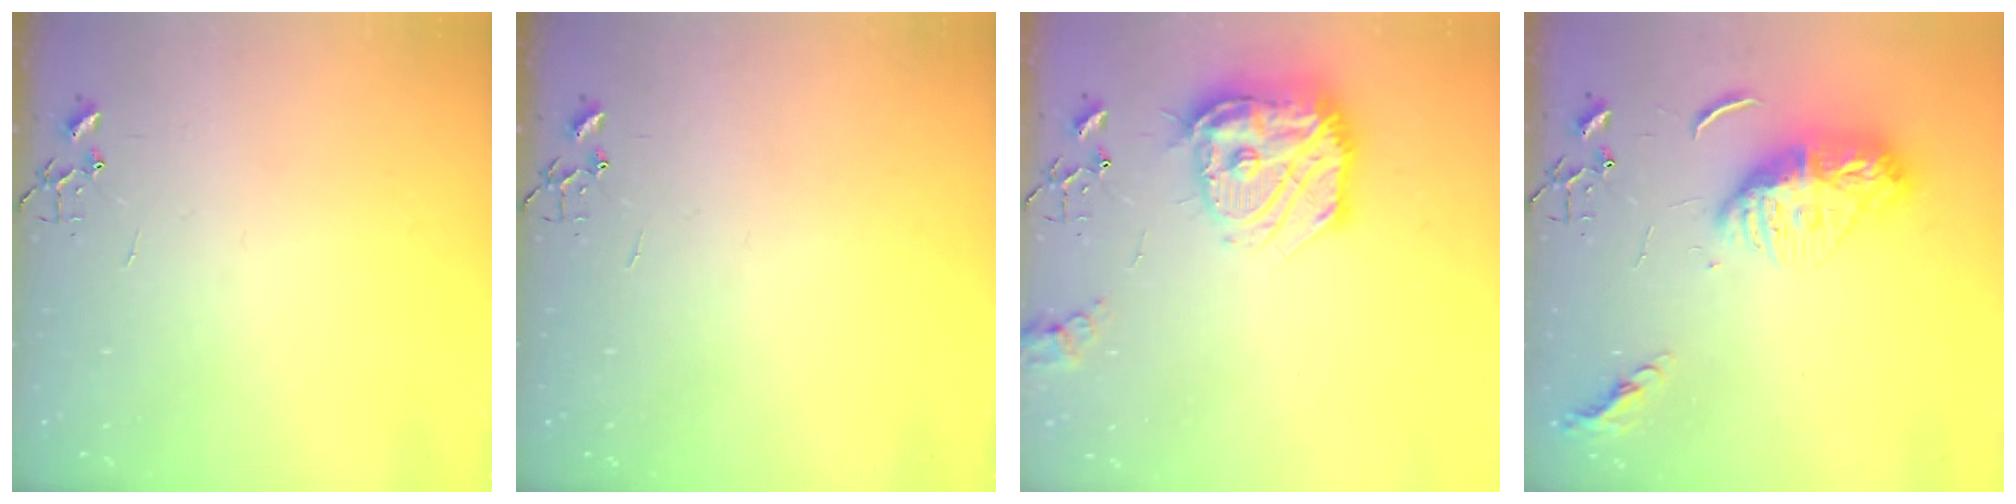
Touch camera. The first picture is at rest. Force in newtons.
{"total": 0.0}
{"total": 19.7, "press": 19.6, "slide": 1.8}
{"total": 12.5, "press": 12.5, "slide": 1.1}